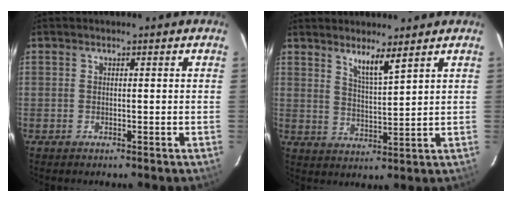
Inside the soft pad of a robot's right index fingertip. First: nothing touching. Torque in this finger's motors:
{"motor_torque": [0.18, 0.25, 0.05, 0.03]}